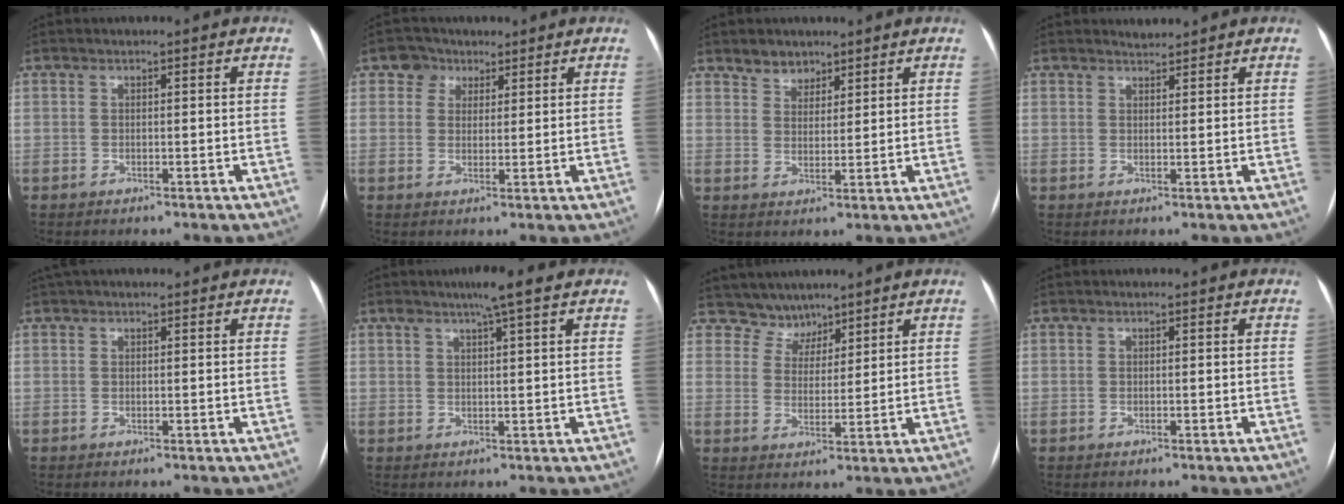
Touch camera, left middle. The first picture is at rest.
{"total": 3.6, "force": [2.1, 2.9, 0.2], "torque": [-0.005, 0.010, 0.031]}
{"total": 3.6, "force": [2.9, 2.0, 0.5], "torque": [-0.006, 0.003, 0.050]}
{"total": 1.3, "force": [1.3, -0.1, -0.2], "torque": [-0.006, 0.000, 0.024]}
{"total": 3.0, "force": [2.5, 0.8, 1.5], "torque": [-0.023, 0.042, 0.040]}
{"total": 4.5, "force": [3.0, -0.3, 3.3], "torque": [-0.062, 0.008, 0.052]}
{"total": 4.7, "force": [4.0, 2.3, -0.6], "torque": [0.017, -0.001, 0.072]}
{"total": 0.0}